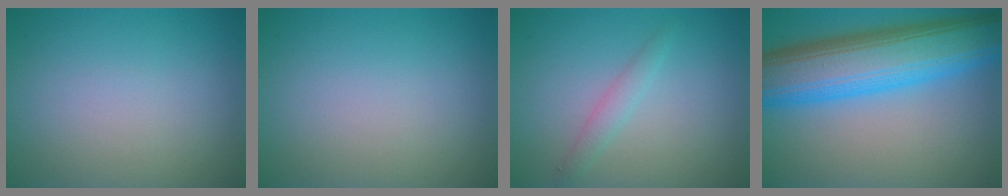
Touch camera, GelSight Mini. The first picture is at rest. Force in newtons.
{"total": 0.0}
{"total": 1.1, "press": 1.1, "slide": 0.1}
{"total": 12.0, "press": 12.0, "slide": 0.3}